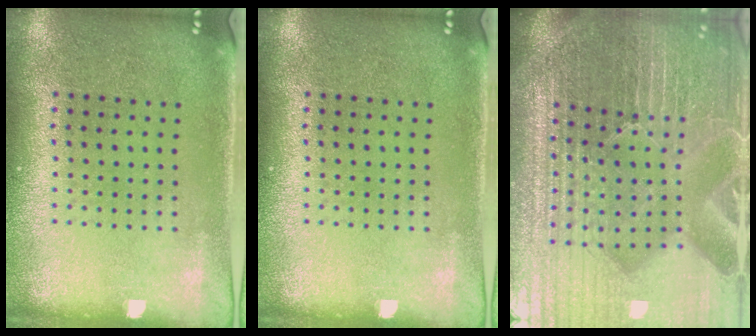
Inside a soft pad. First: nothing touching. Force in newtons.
{"total": 0.0}
{"total": 6.7, "press": 5.8, "slide": 3.3}